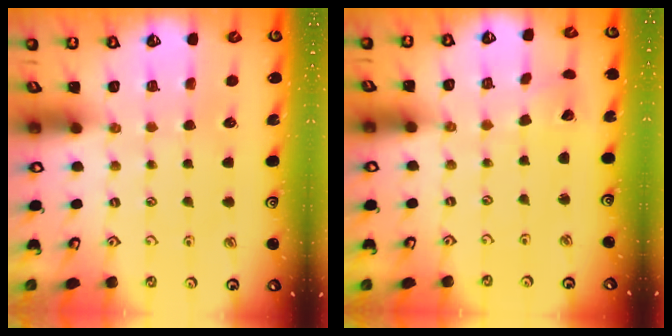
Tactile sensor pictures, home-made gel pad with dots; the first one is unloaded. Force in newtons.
{"total": 2.2, "press": 2.2, "slide": 0.2}